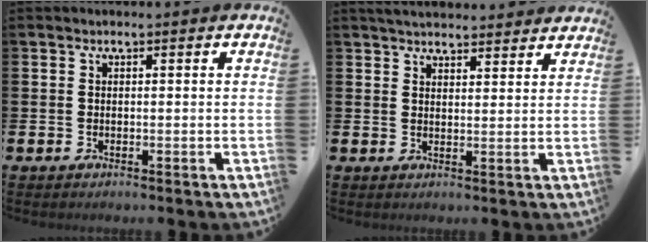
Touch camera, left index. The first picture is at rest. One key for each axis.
{"total": 3.9, "fx": 3.9, "fy": 0.5, "fz": 0.5, "tx": -0.013, "ty": -0.018, "tz": 0.071}